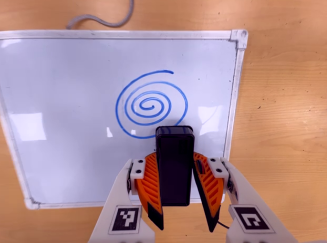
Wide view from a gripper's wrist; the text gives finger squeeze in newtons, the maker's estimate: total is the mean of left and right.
{"total": 6.9, "left": 5.9, "right": 7.8}